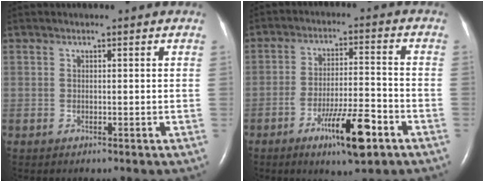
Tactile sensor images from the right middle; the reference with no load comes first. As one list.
[{"total": 10.0, "force": [-5.5, 1.4, 8.2], "torque": [-0.139, -0.009, -0.087]}]